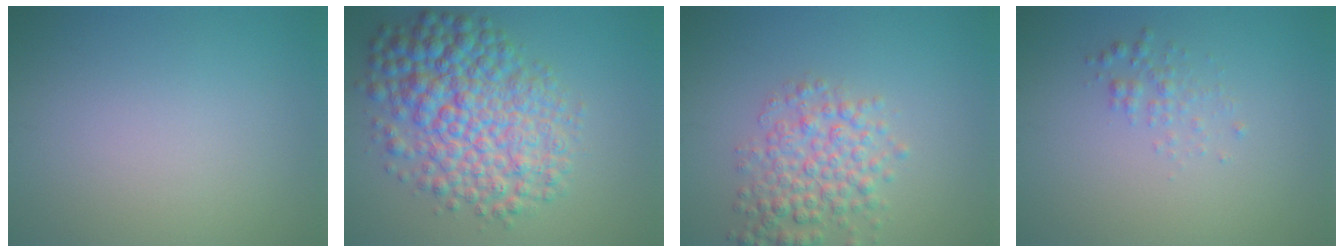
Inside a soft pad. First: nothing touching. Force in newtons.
{"total": 8.9, "press": 8.9, "slide": 0.1}
{"total": 4.4, "press": 4.4, "slide": 0.1}
{"total": 1.3, "press": 1.3, "slide": 0.0}